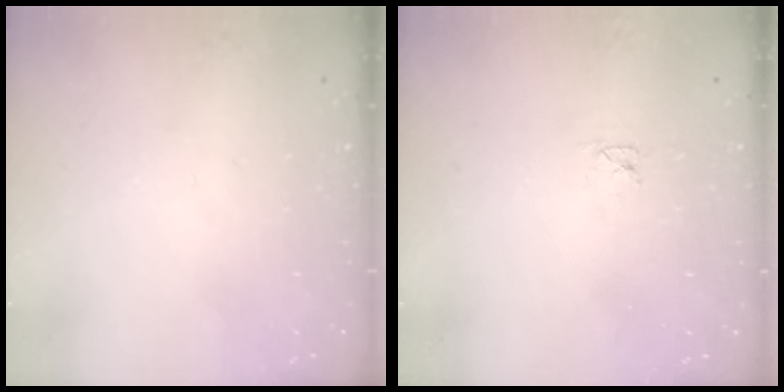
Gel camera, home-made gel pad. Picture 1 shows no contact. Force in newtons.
{"total": 2.6, "press": 2.6, "slide": 0.3}